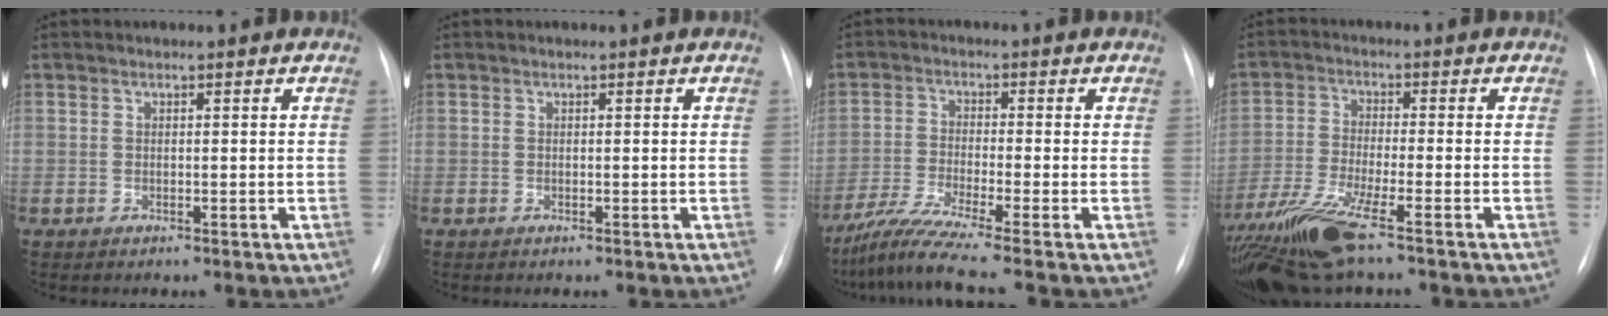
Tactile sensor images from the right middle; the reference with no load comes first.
{"total": 0.0}
{"total": 8.2, "force": [-6.5, -1.9, 4.6], "torque": [-0.090, -0.033, -0.118]}
{"total": 11.6, "force": [-8.1, 1.0, 8.2], "torque": [-0.167, -0.027, -0.150]}